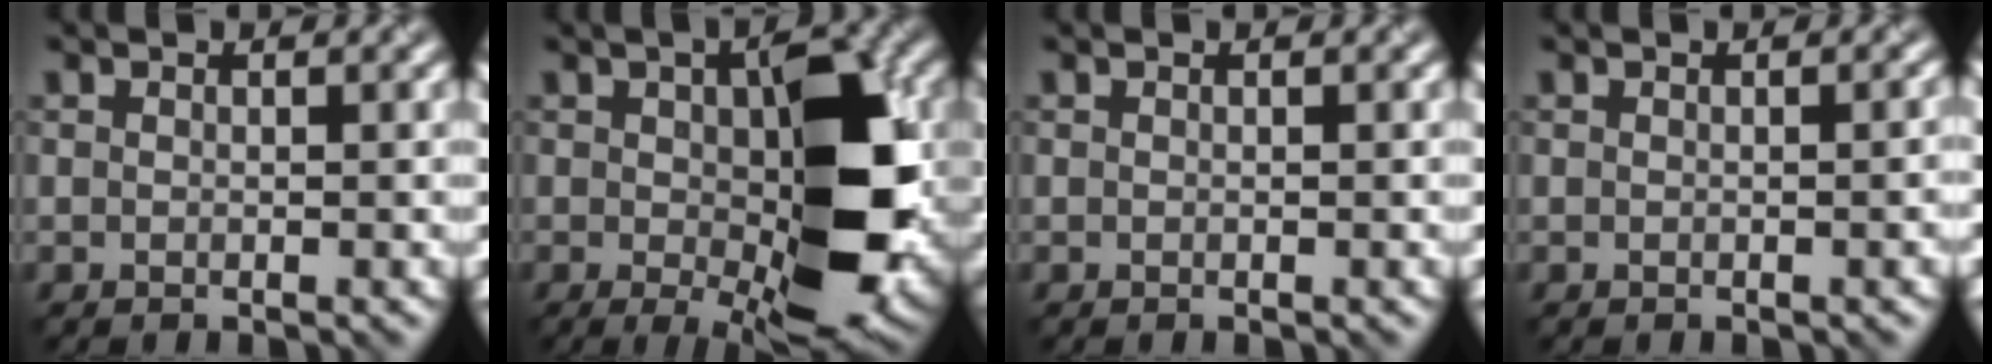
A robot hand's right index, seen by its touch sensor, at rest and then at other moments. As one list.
[{"total": 11.0, "force": [-0.3, 4.6, 10.0], "torque": [-0.148, -0.007, 0.004]}, {"total": 0.0}, {"total": 1.3, "force": [-0.1, 0.4, 1.2], "torque": [-0.009, 0.003, 0.000]}]